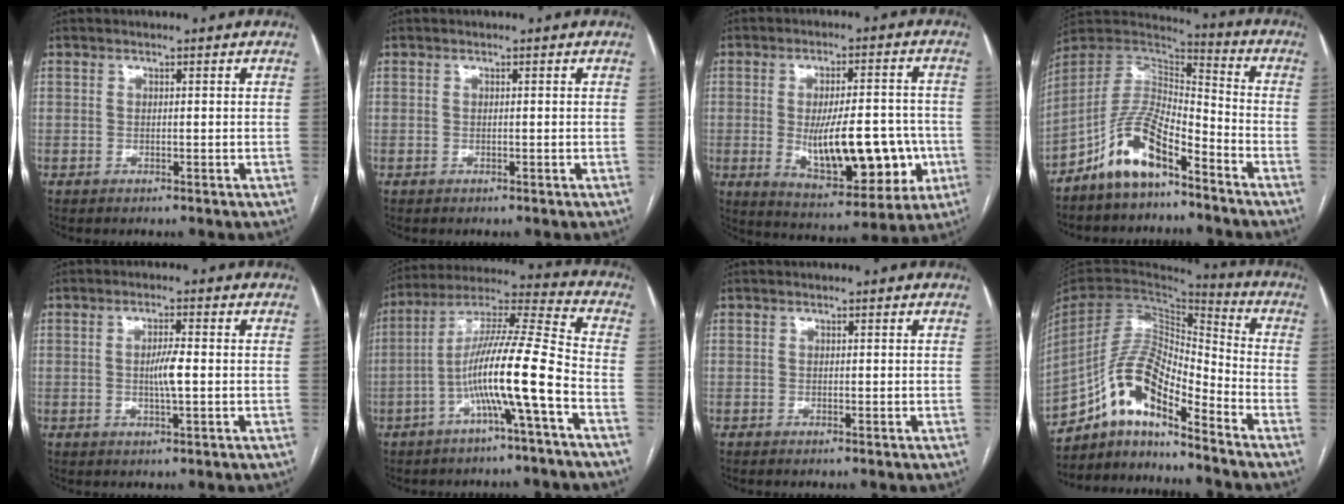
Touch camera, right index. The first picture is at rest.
{"total": 0.0}
{"total": 16.1, "force": [-2.8, 5.7, 14.8], "torque": [-0.218, 0.004, -0.027]}
{"total": 11.3, "force": [-7.5, 3.7, 7.6], "torque": [-0.157, 0.024, -0.142]}
{"total": 3.6, "force": [-0.3, 0.3, 3.6], "torque": [-0.065, -0.002, -0.004]}
{"total": 13.7, "force": [-4.8, -0.7, 12.8], "torque": [-0.231, 0.020, -0.091]}
{"total": 0.0}
{"total": 14.4, "force": [-10.1, 3.4, 9.7], "torque": [-0.184, 0.026, -0.180]}